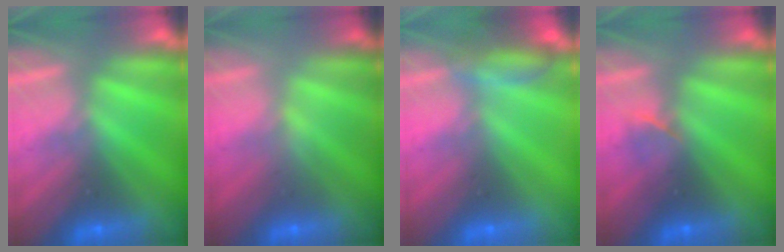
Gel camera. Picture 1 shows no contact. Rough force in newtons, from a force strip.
{"total": 2.1}
{"total": 2.5}
{"total": 2.2}